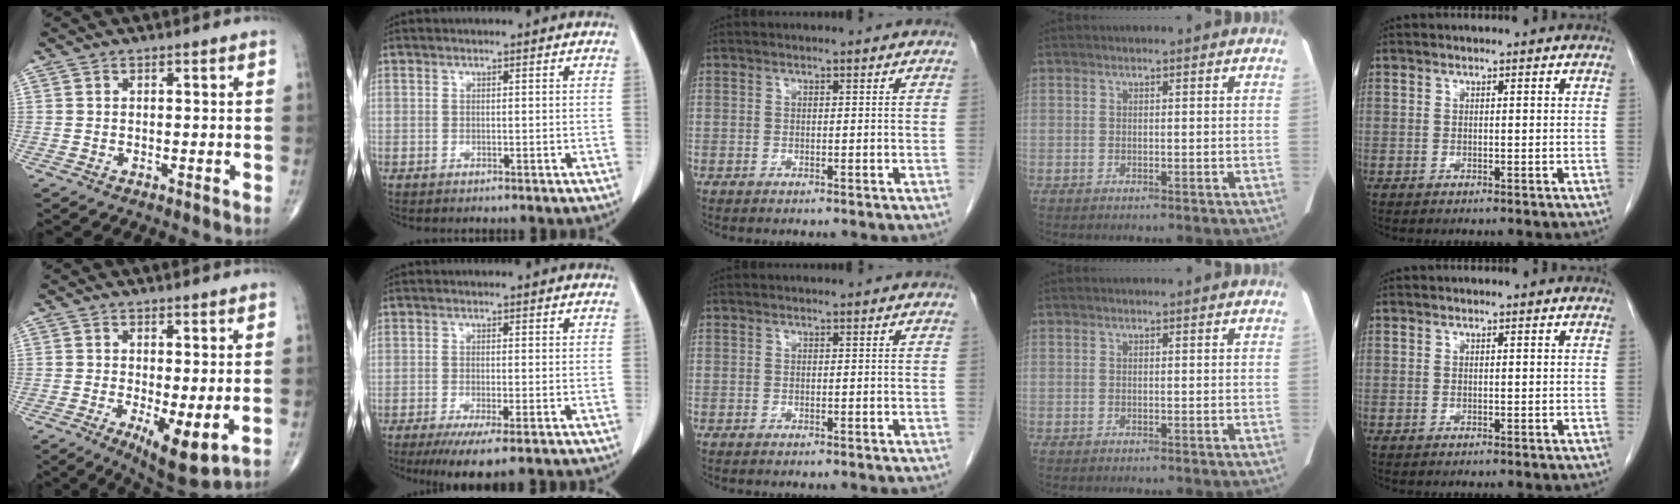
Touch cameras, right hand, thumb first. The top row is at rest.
{"thumb": {"total": 8.3, "force": [-1.4, 2.6, 7.7], "torque": [-0.121, -0.027, -0.016]}, "index": {"total": 5.8, "force": [-3.8, 0.4, 4.4], "torque": [-0.066, -0.016, -0.059]}}